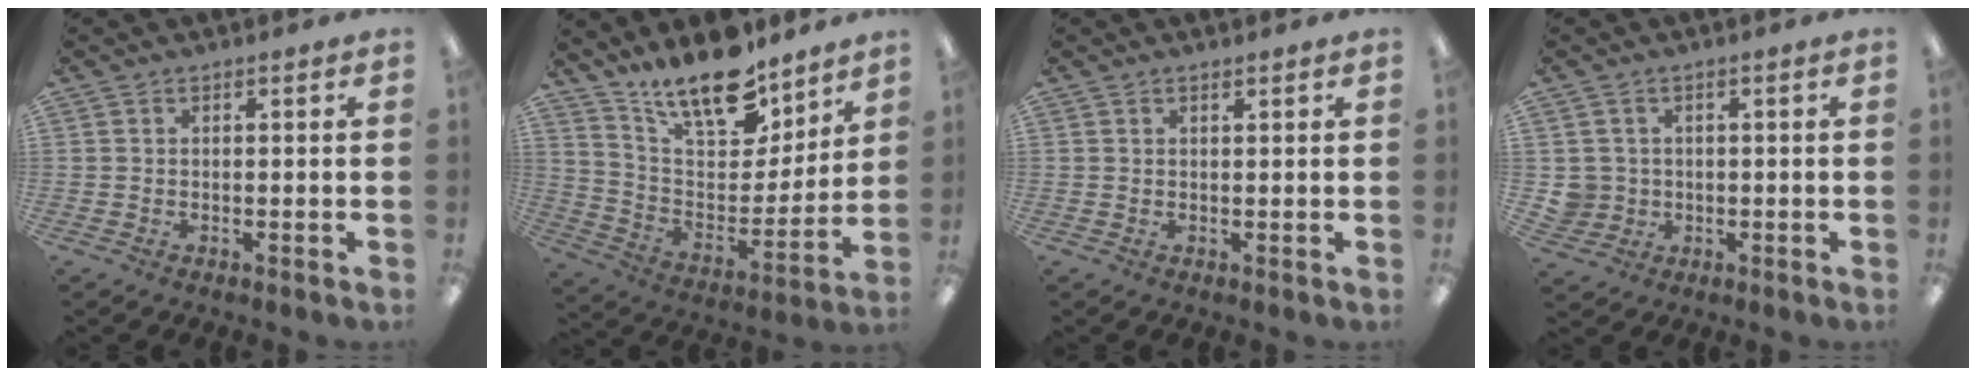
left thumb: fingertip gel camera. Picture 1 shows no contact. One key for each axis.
{"total": 18.6, "fx": 15.1, "fy": 7.0, "fz": 8.4, "tx": -0.156, "ty": -0.102, "tz": 0.267}
{"total": 0.7, "fx": 0.6, "fy": 0.1, "fz": 0.2, "tx": -0.005, "ty": 0.000, "tz": 0.011}
{"total": 3.8, "fx": 0.2, "fy": 3.8, "fz": 0.1, "tx": -0.005, "ty": 0.006, "tz": 0.005}